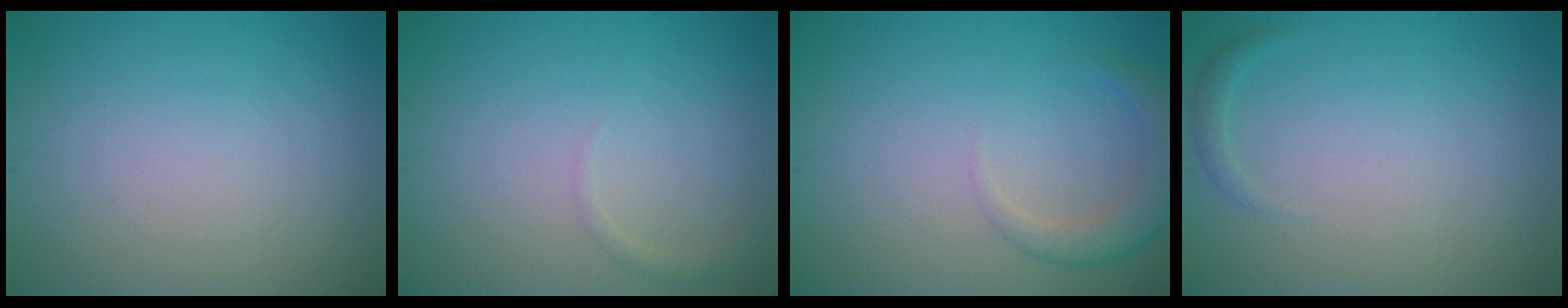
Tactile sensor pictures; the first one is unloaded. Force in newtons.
{"total": 0.8, "press": 0.8, "slide": 0.1}
{"total": 2.8, "press": 2.8, "slide": 0.3}
{"total": 0.8, "press": 0.8, "slide": 0.1}